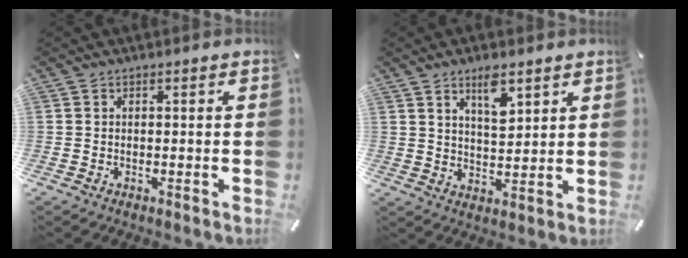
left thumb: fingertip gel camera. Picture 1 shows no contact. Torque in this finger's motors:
{"motor_torque": [0.52, -0.16, 0.11, -0.12, -0.01]}